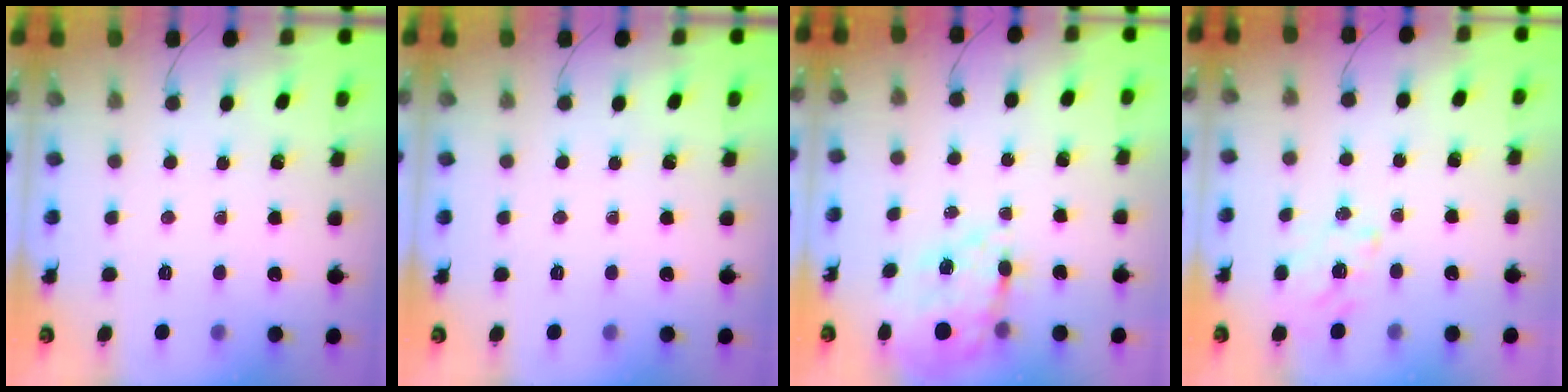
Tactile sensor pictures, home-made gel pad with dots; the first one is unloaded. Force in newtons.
{"total": 0.0}
{"total": 16.9, "press": 16.6, "slide": 3.4}
{"total": 1.4, "press": 1.2, "slide": 0.8}